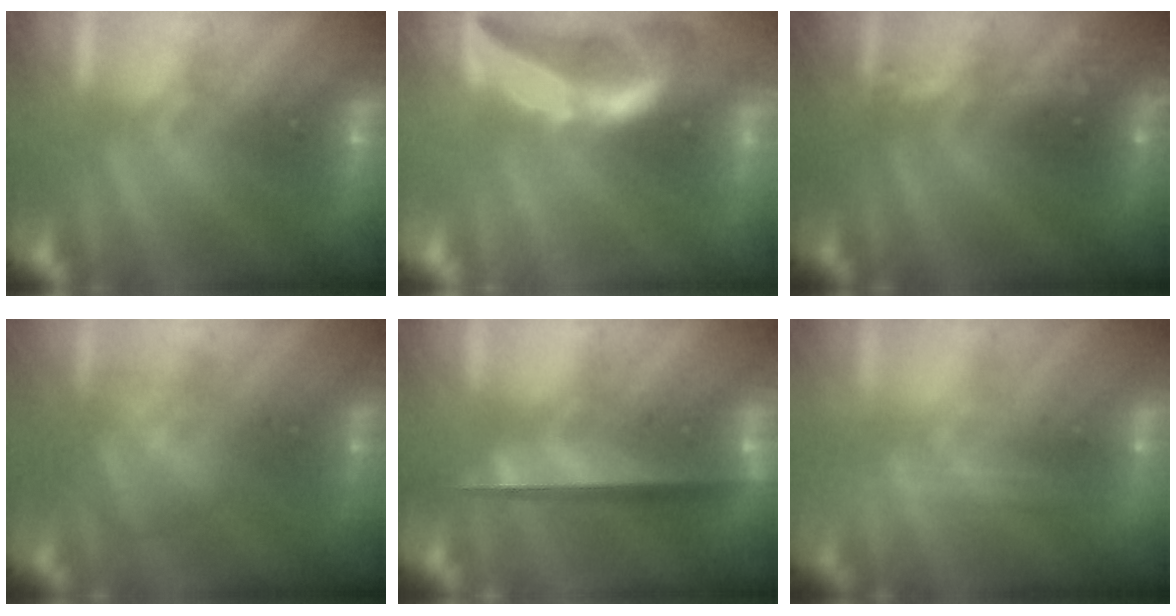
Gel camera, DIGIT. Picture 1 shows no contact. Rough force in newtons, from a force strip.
{"total": 1.7}
{"total": 2.4}
{"total": 3.0}
{"total": 14.6}
{"total": 2.4}